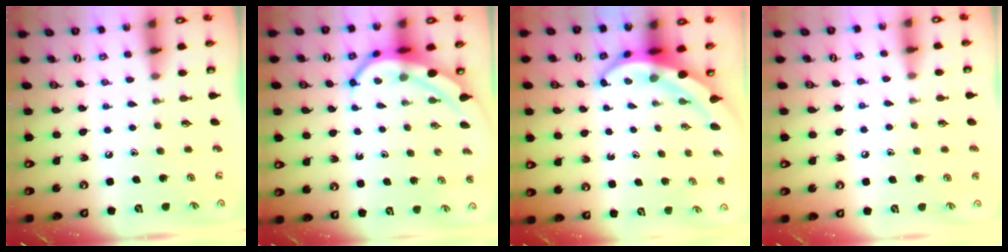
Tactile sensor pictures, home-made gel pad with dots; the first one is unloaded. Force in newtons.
{"total": 7.0, "press": 6.9, "slide": 1.0}
{"total": 6.2, "press": 6.0, "slide": 1.5}
{"total": 4.9, "press": 4.9, "slide": 0.7}